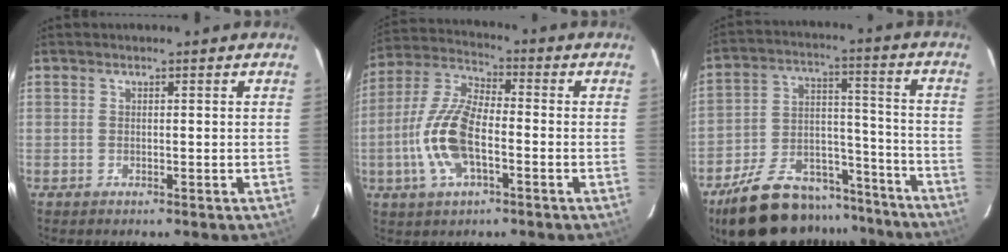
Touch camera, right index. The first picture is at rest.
{"total": 13.3, "force": [-3.5, 5.6, 11.5], "torque": [-0.251, 0.004, -0.072]}
{"total": 21.8, "force": [-17.7, 9.7, 8.2], "torque": [-0.167, 0.048, -0.247]}